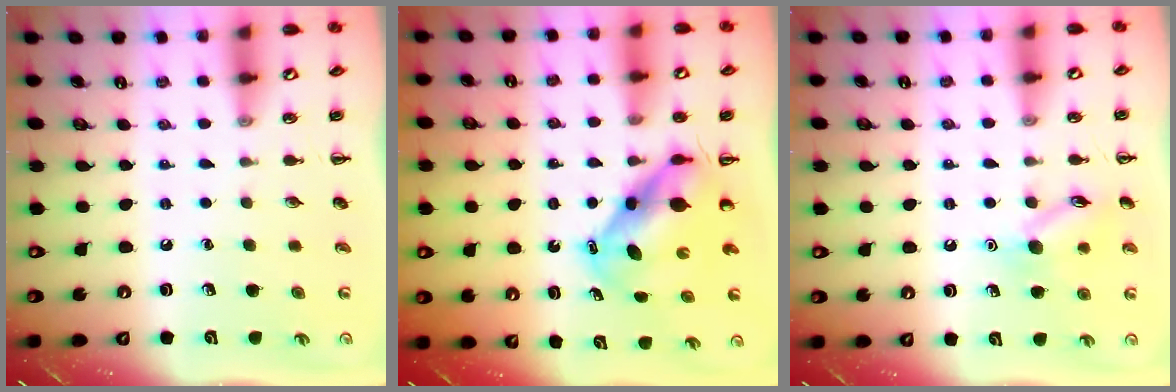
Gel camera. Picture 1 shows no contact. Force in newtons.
{"total": 6.4, "press": 6.2, "slide": 1.6}
{"total": 10.5, "press": 10.5, "slide": 0.6}